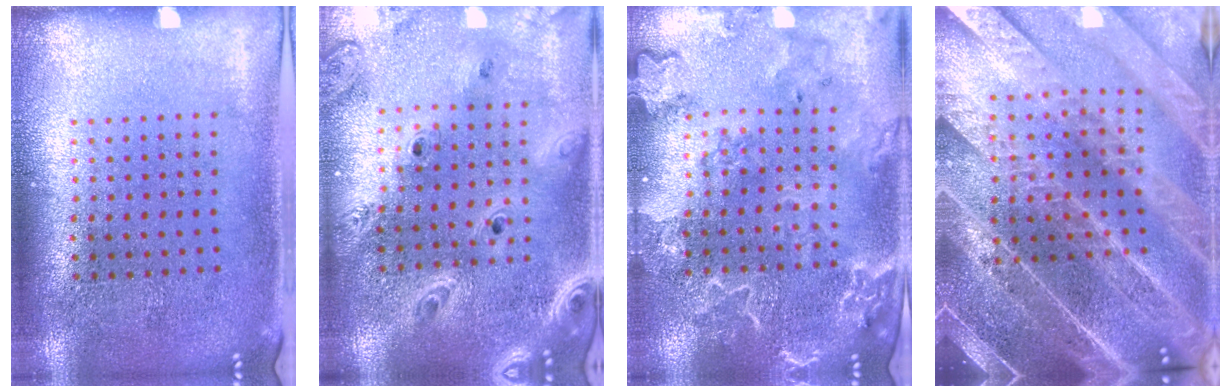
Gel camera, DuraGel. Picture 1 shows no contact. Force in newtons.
{"total": 2.9, "press": 2.5, "slide": 1.6}
{"total": 2.6, "press": 2.5, "slide": 0.9}
{"total": 5.3, "press": 4.5, "slide": 2.7}